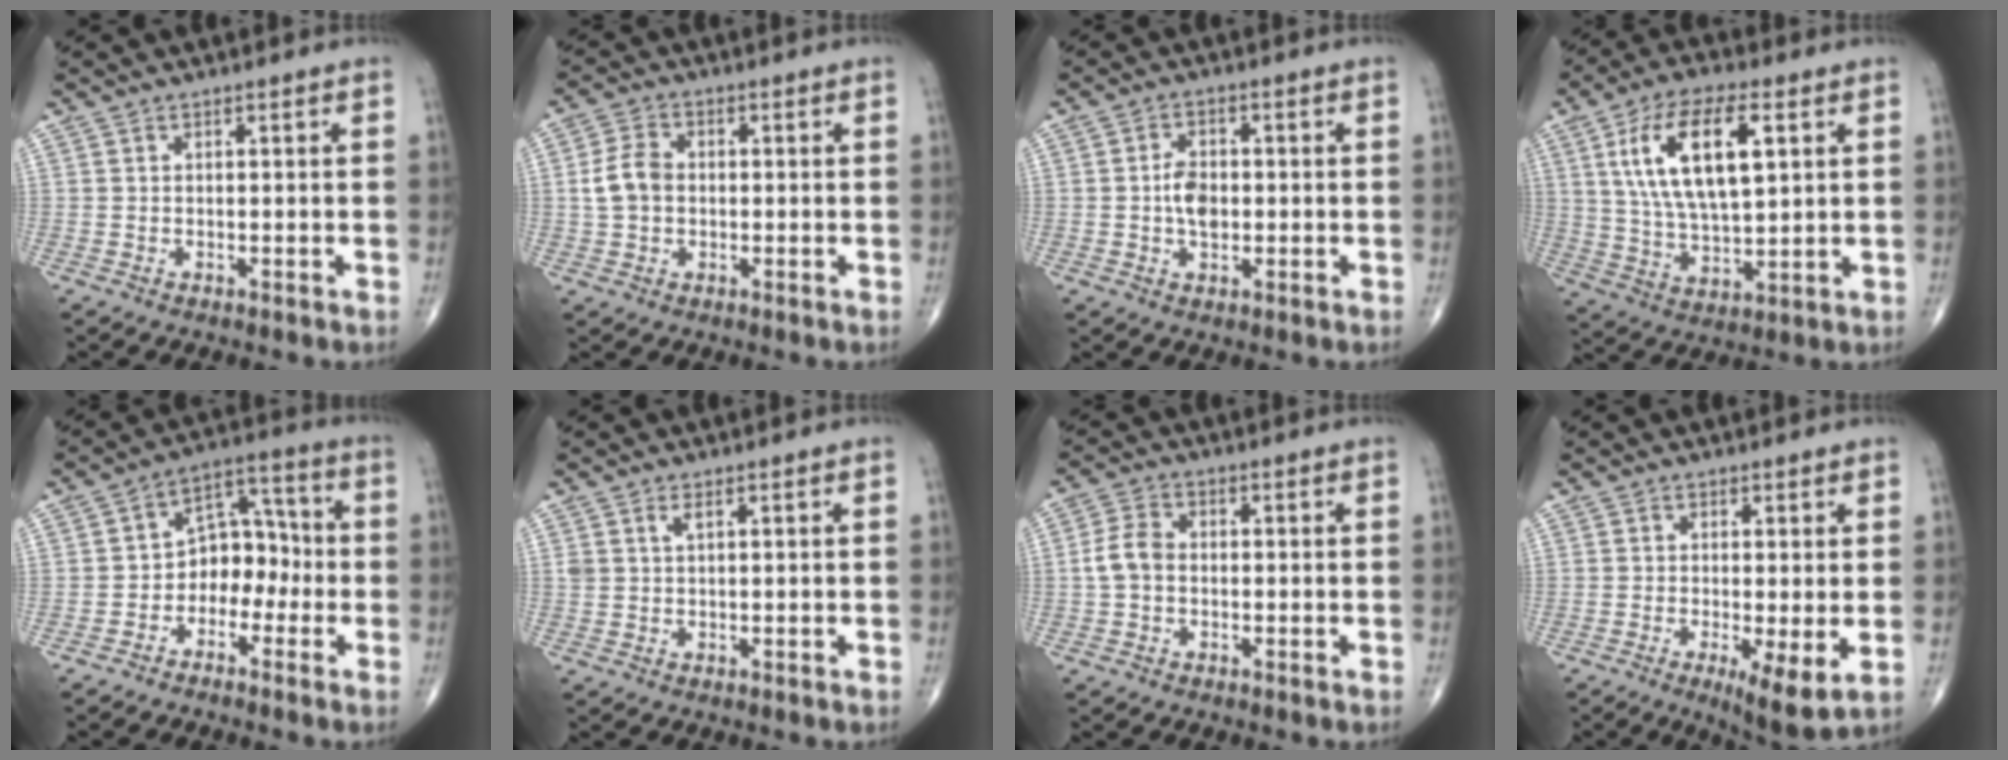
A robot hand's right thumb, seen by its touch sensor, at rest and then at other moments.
{"total": 5.8, "force": [0.0, 4.2, 3.9], "torque": [-0.076, 0.014, -0.004]}
{"total": 5.0, "force": [-0.3, 3.2, 3.9], "torque": [-0.061, 0.005, -0.009]}
{"total": 16.8, "force": [5.1, 7.2, 14.3], "torque": [-0.258, -0.006, 0.095]}
{"total": 8.8, "force": [-2.4, 6.4, 5.6], "torque": [-0.047, 0.048, -0.054]}
{"total": 1.6, "force": [0.8, 0.7, 1.2], "torque": [-0.028, 0.004, 0.020]}
{"total": 4.8, "force": [-0.4, 3.5, 3.3], "torque": [-0.068, 0.016, -0.015]}
{"total": 6.7, "force": [-1.3, 1.7, 6.4], "torque": [-0.107, -0.023, -0.022]}